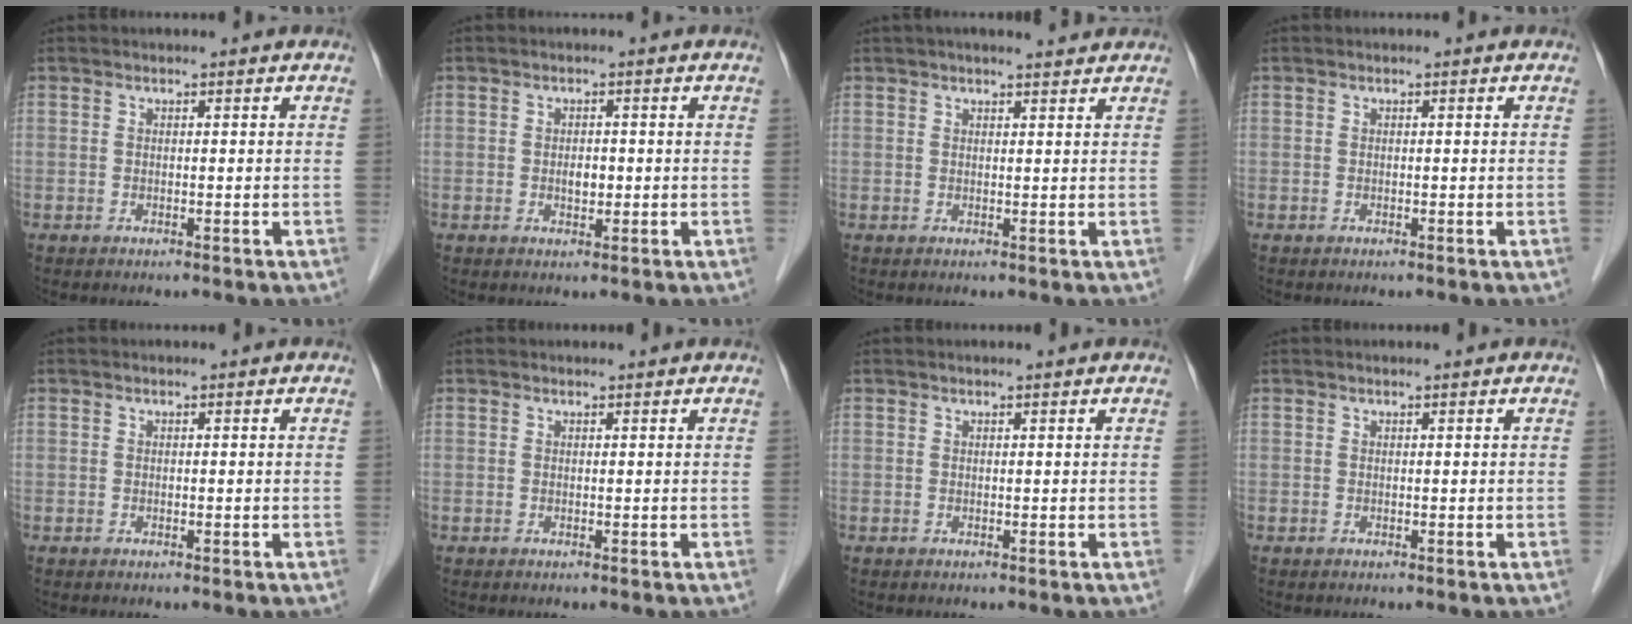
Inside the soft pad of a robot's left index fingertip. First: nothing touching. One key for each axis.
{"total": 2.9, "fx": -2.4, "fy": 1.0, "fz": 1.3, "tx": -0.018, "ty": -0.015, "tz": -0.042}
{"total": 2.1, "fx": 1.3, "fy": 0.3, "fz": 1.6, "tx": -0.019, "ty": 0.003, "tz": 0.004}
{"total": 0.0}
{"total": 2.2, "fx": -2.2, "fy": 0.0, "fz": -0.1, "tx": 0.006, "ty": -0.016, "tz": -0.041}
{"total": 1.8, "fx": -1.8, "fy": 0.0, "fz": -0.1, "tx": 0.003, "ty": -0.014, "tz": -0.036}
{"total": 1.6, "fx": -1.6, "fy": -0.1, "fz": 0.2, "tx": 0.000, "ty": -0.012, "tz": -0.031}
{"total": 1.8, "fx": -1.8, "fy": -0.1, "fz": 0.0, "tx": 0.002, "ty": -0.015, "tz": -0.036}